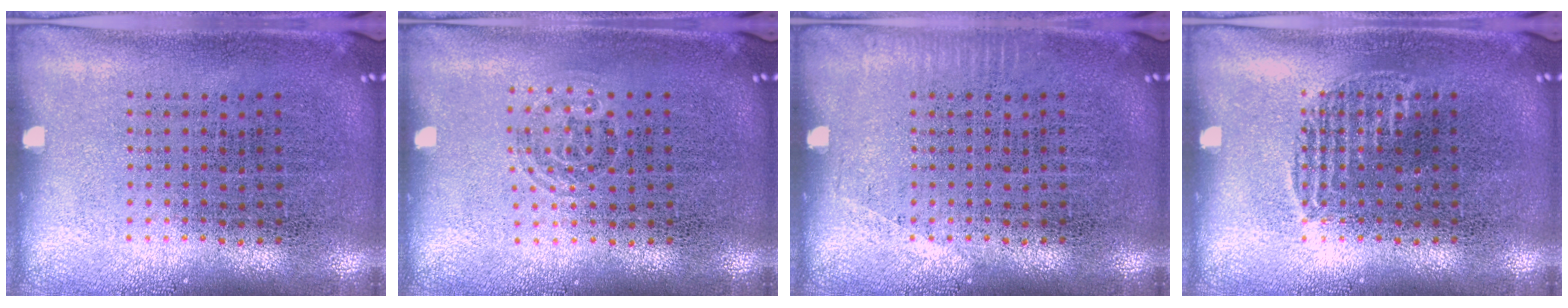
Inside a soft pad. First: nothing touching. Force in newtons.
{"total": 0.7, "press": 0.5, "slide": 0.5}
{"total": 0.6, "press": 0.6, "slide": 0.1}
{"total": 0.9, "press": 0.8, "slide": 0.2}